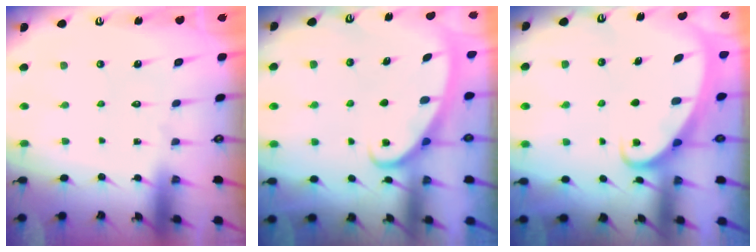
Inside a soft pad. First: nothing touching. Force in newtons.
{"total": 3.0, "press": 2.9, "slide": 0.4}
{"total": 2.2, "press": 2.2, "slide": 0.3}